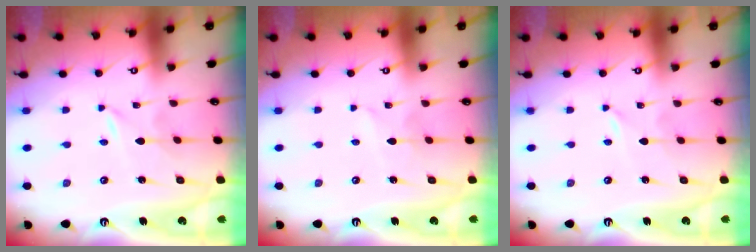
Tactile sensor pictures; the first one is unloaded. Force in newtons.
{"total": 2.8, "press": 2.8, "slide": 0.3}
{"total": 0.0}